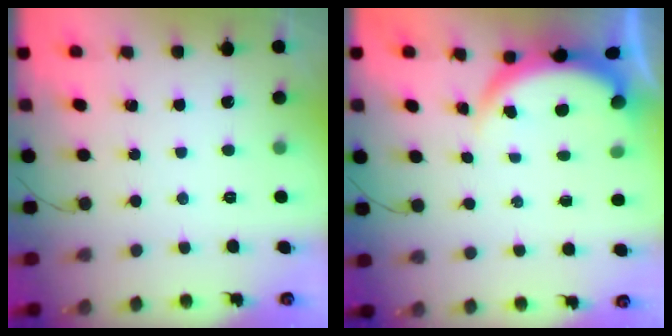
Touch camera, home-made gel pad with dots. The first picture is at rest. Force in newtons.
{"total": 3.9, "press": 3.9, "slide": 0.2}